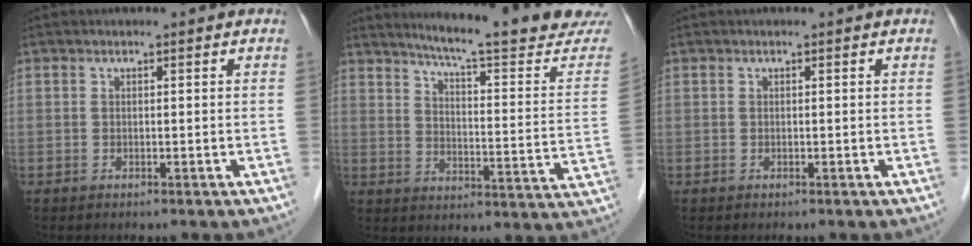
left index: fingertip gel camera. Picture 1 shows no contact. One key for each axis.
{"total": 19.6, "fx": 17.9, "fy": -0.2, "fz": 7.9, "tx": -0.115, "ty": -0.084, "tz": 0.220}
{"total": 0.0}